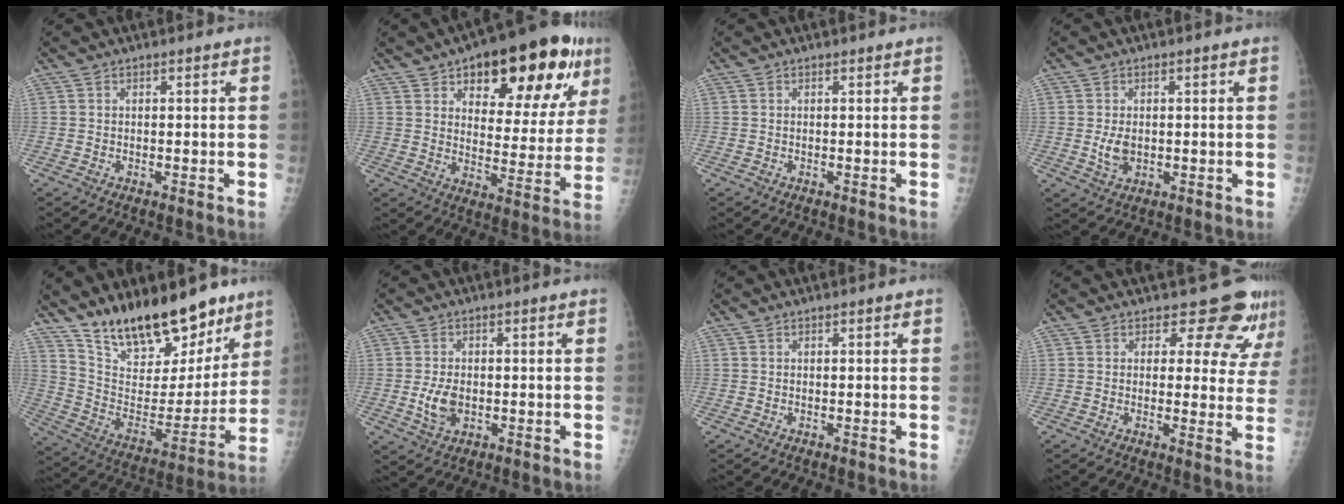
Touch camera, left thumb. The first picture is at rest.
{"total": 24.6, "force": [12.5, 11.0, 18.2], "torque": [-0.204, -0.017, 0.179]}
{"total": 0.0}
{"total": 3.9, "force": [-0.2, 2.5, 3.0], "torque": [-0.049, -0.002, 0.002]}
{"total": 21.9, "force": [16.3, 9.2, 11.4], "torque": [-0.139, -0.090, 0.277]}
{"total": 5.2, "force": [-0.9, 3.4, 3.9], "torque": [-0.069, 0.003, -0.011]}
{"total": 0.0}
{"total": 9.0, "force": [8.1, 3.8, 1.2], "torque": [0.029, -0.056, 0.073]}